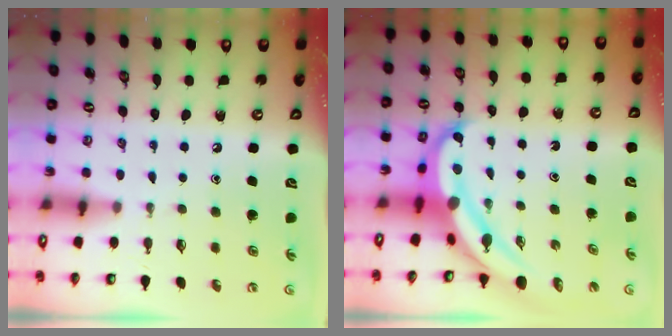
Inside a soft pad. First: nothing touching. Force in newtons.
{"total": 7.0, "press": 7.0, "slide": 0.9}